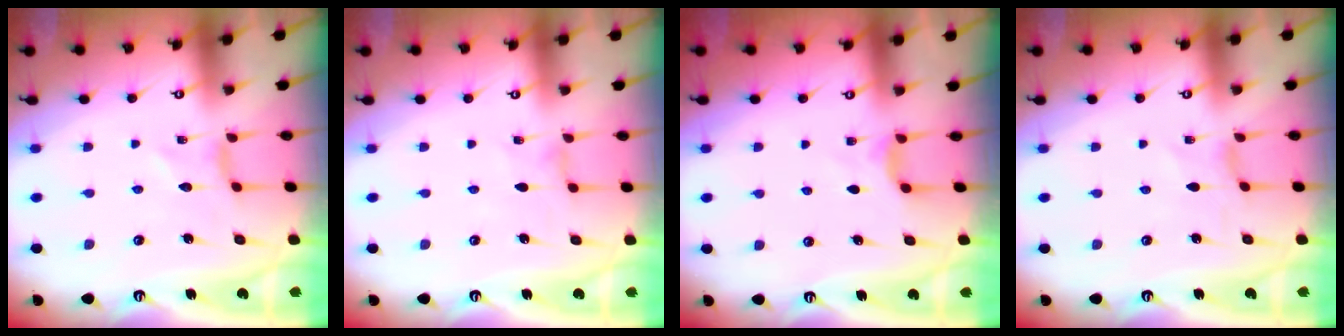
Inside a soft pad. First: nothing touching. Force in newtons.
{"total": 0.6, "press": 0.5, "slide": 0.2}
{"total": 4.1, "press": 4.1, "slide": 0.6}
{"total": 1.0, "press": 0.9, "slide": 0.4}